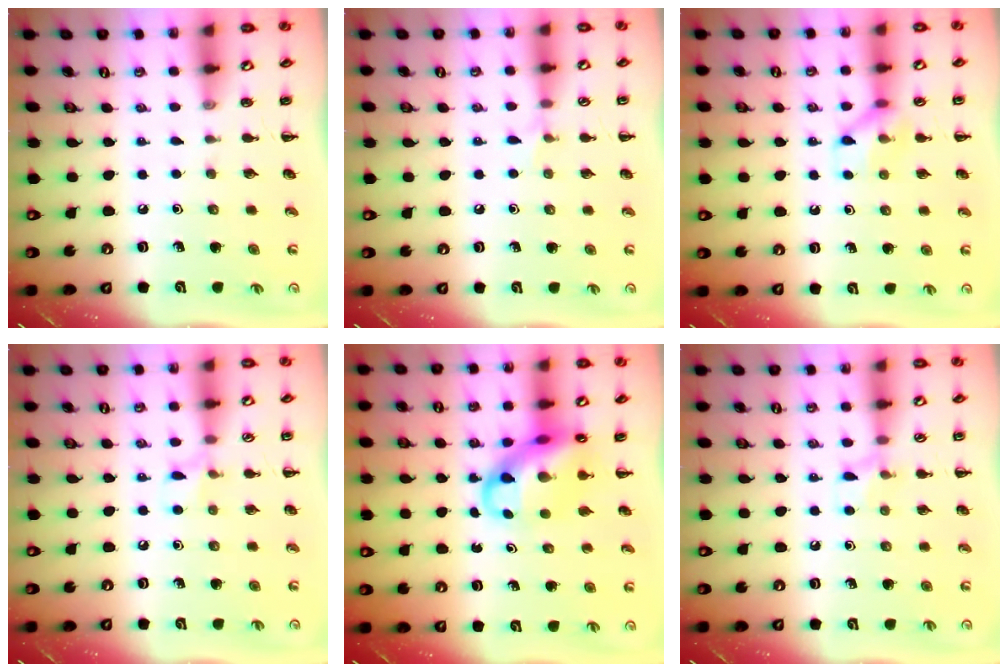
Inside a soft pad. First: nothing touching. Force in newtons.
{"total": 4.1, "press": 3.7, "slide": 1.6}
{"total": 8.7, "press": 8.7, "slide": 0.5}
{"total": 5.6, "press": 5.2, "slide": 1.9}
{"total": 12.1, "press": 11.6, "slide": 3.1}
{"total": 6.8, "press": 6.4, "slide": 2.4}